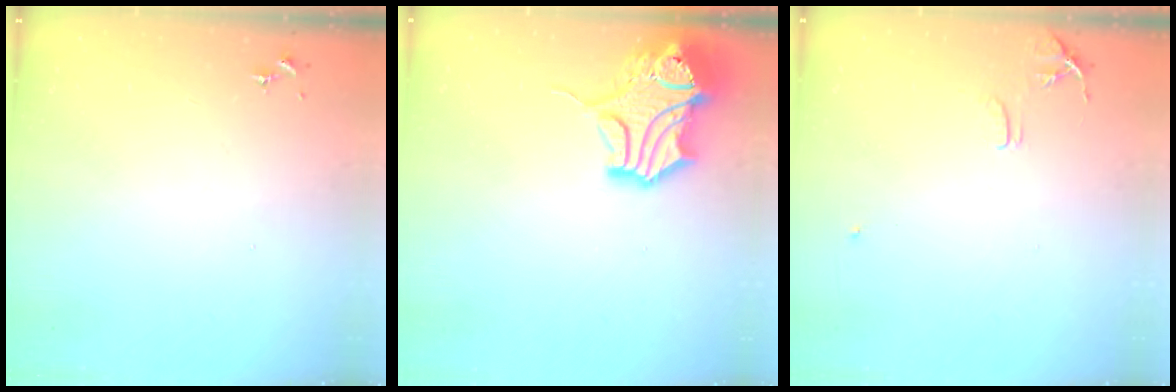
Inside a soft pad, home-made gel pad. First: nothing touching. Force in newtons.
{"total": 15.4, "press": 15.2, "slide": 2.5}
{"total": 7.1, "press": 7.0, "slide": 0.8}